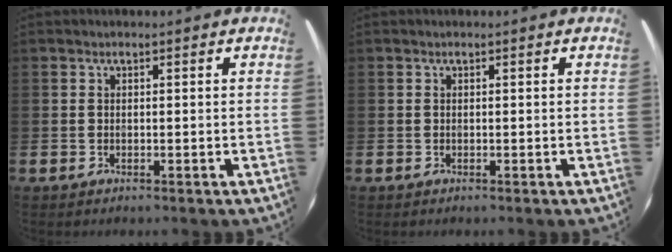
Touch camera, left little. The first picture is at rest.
{"total": 0.0}